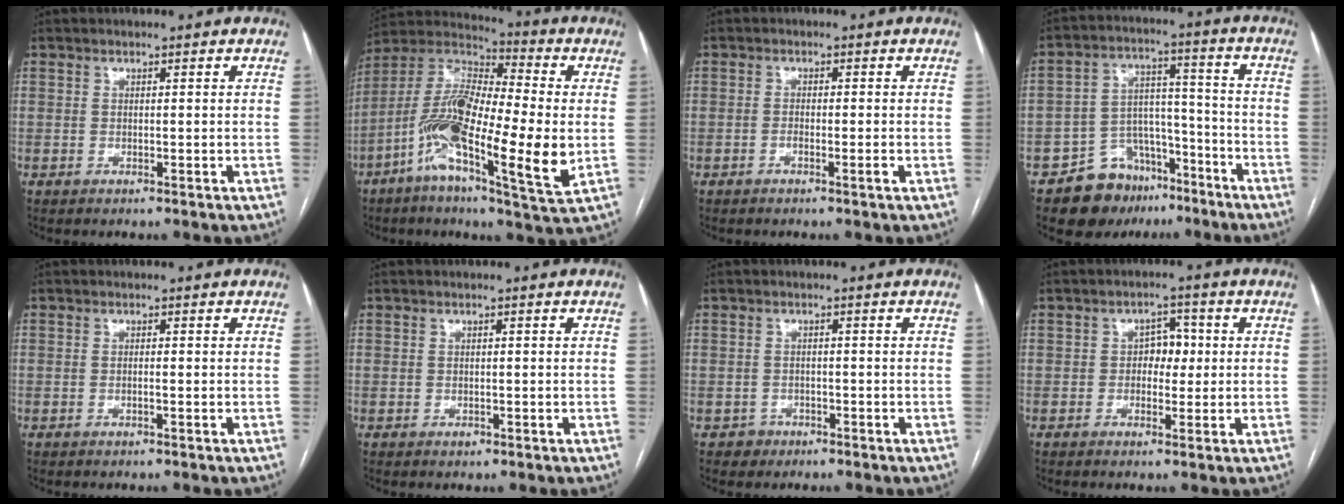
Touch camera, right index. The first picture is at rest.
{"total": 19.6, "force": [-4.1, 3.8, 18.8], "torque": [-0.368, -0.003, -0.081]}
{"total": 1.7, "force": [-0.8, 0.1, 1.5], "torque": [-0.025, 0.000, -0.015]}
{"total": 11.3, "force": [-8.0, 7.2, 3.4], "torque": [-0.046, 0.050, -0.124]}
{"total": 0.5, "force": [-0.2, -0.1, 0.5], "torque": [-0.009, 0.000, -0.003]}
{"total": 0.8, "force": [-0.3, 0.7, 0.2], "torque": [-0.001, 0.002, -0.003]}
{"total": 2.9, "force": [-1.8, 2.2, -0.5], "torque": [0.014, 0.013, -0.030]}
{"total": 3.6, "force": [0.1, 2.5, 2.6], "torque": [-0.031, 0.013, 0.000]}